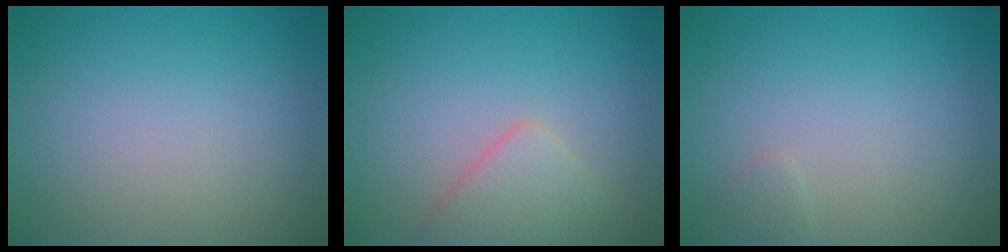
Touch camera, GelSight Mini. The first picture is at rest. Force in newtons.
{"total": 2.7, "press": 2.7, "slide": 0.1}
{"total": 0.7, "press": 0.7, "slide": 0.0}